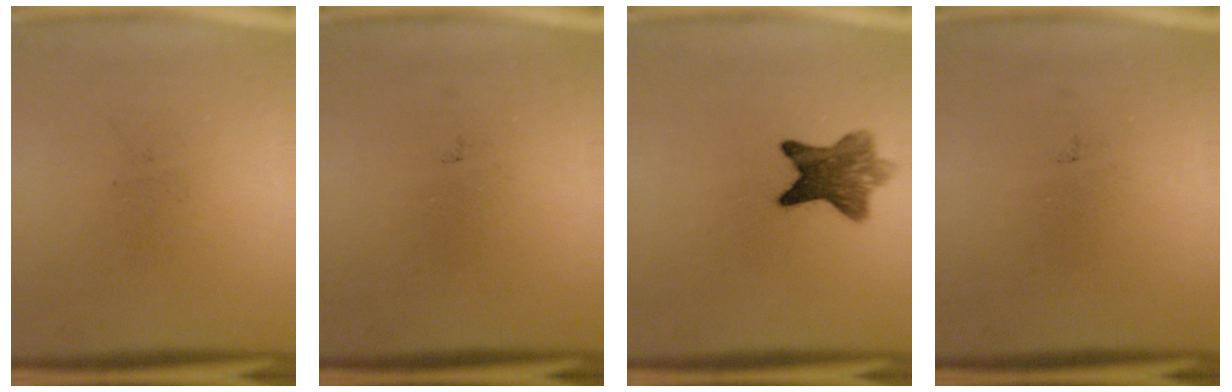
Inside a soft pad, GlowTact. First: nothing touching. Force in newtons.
{"total": 0.0}
{"total": 7.6}
{"total": 0.0}